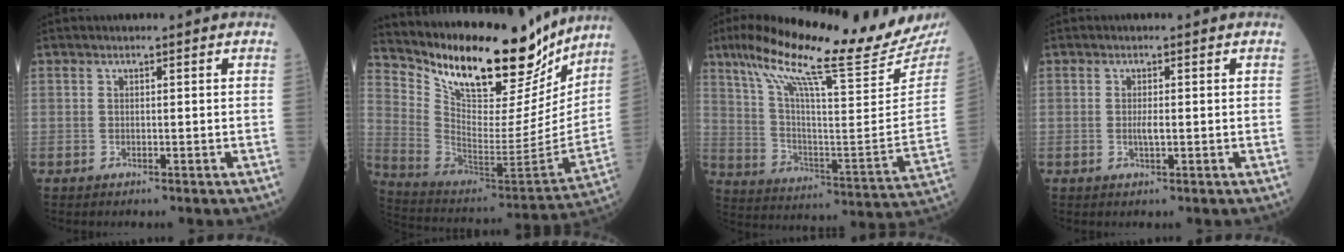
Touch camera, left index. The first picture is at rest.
{"total": 23.8, "force": [19.3, 6.5, 12.3], "torque": [-0.216, -0.031, 0.307]}
{"total": 26.1, "force": [21.0, 0.4, 15.5], "torque": [-0.261, -0.056, 0.308]}
{"total": 1.2, "force": [-0.3, 0.1, 1.2], "torque": [-0.025, -0.006, -0.005]}